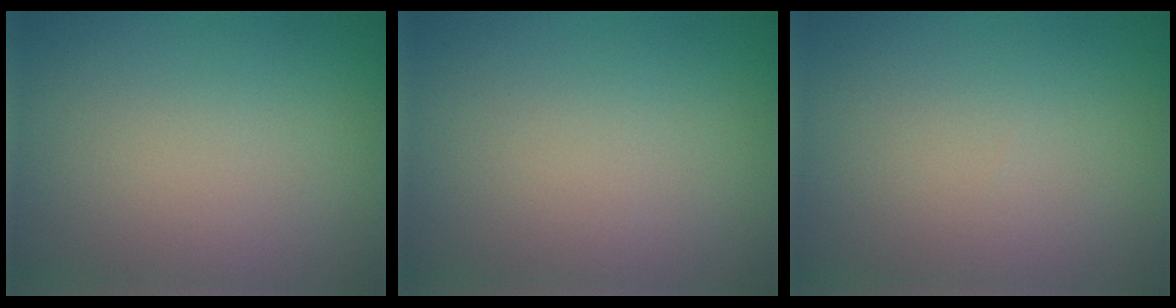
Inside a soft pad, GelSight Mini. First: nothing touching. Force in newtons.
{"total": 0.0}
{"total": 0.0}